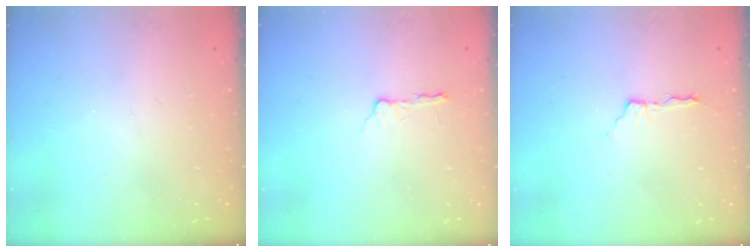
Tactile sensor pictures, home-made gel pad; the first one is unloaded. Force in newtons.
{"total": 2.2, "press": 2.1, "slide": 0.4}
{"total": 3.7, "press": 3.7, "slide": 0.5}